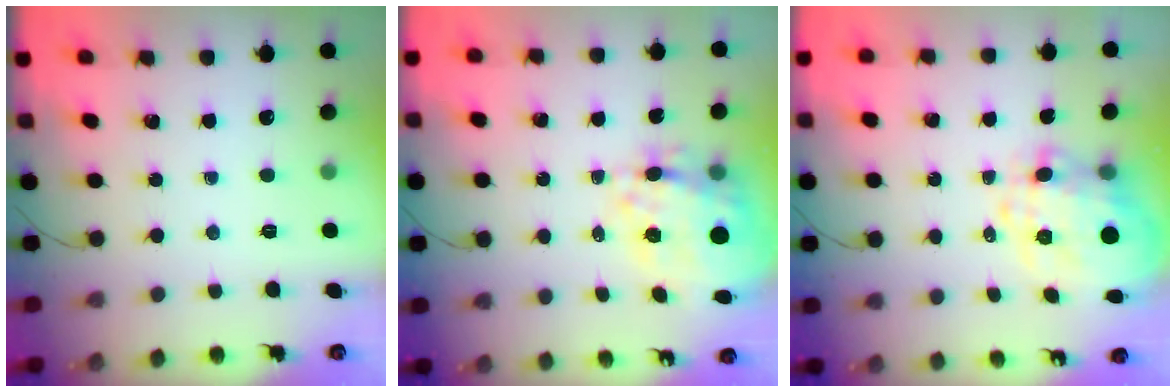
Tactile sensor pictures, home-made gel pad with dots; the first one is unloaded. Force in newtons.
{"total": 11.1, "press": 10.3, "slide": 4.2}
{"total": 11.1, "press": 10.8, "slide": 2.8}